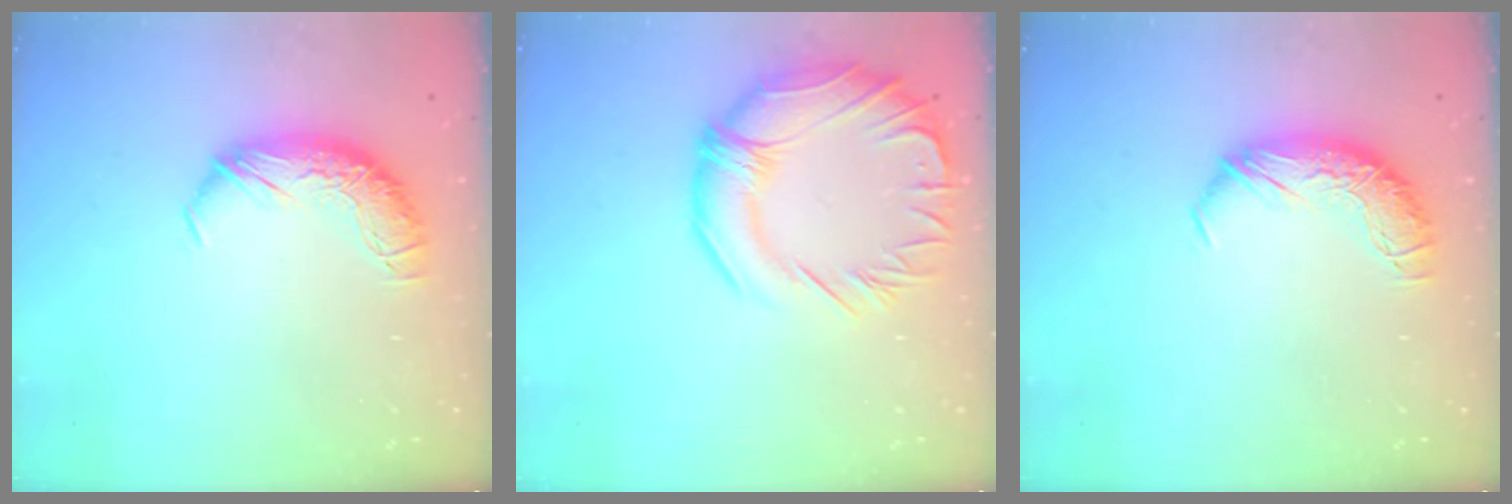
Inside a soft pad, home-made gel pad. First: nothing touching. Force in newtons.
{"total": 9.6, "press": 9.0, "slide": 3.3}
{"total": 0.0}